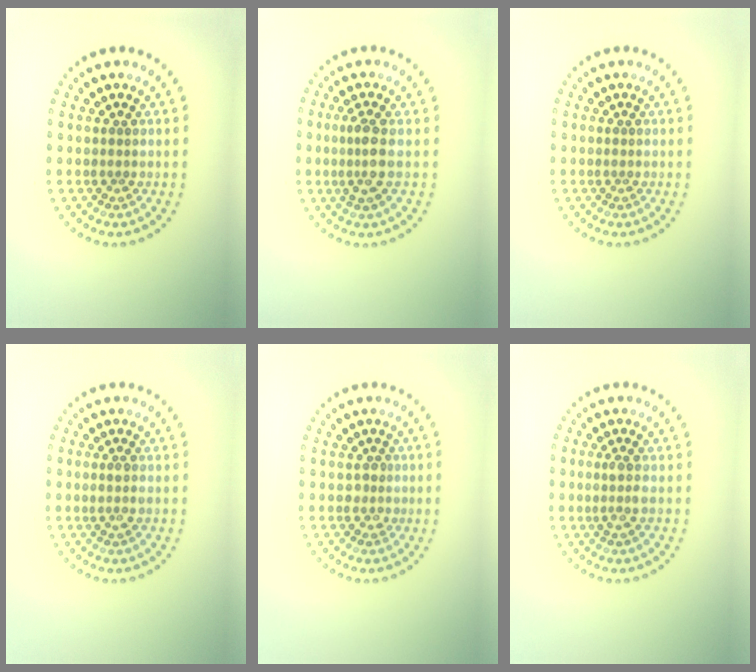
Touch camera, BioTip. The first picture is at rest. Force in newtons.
{"total": 2.4, "press": 2.1, "slide": 1.2}
{"total": 0.0}
{"total": 1.0, "press": 0.9, "slide": 0.5}
{"total": 1.2, "press": 0.9, "slide": 0.7}
{"total": 1.4, "press": 1.2, "slide": 0.7}